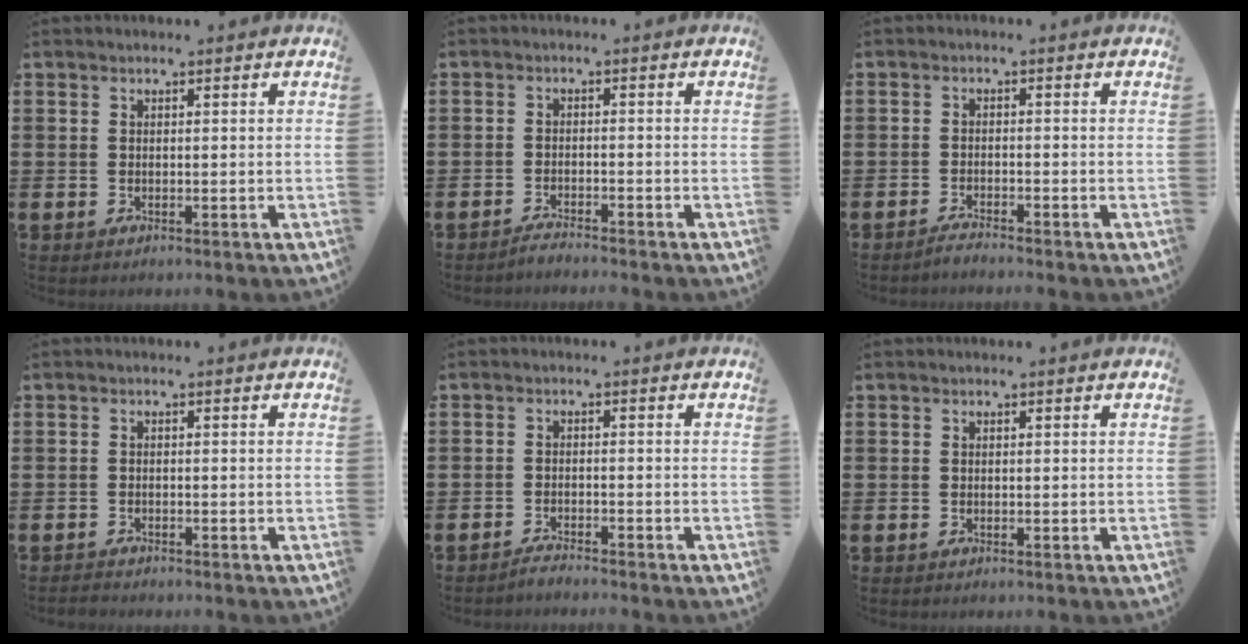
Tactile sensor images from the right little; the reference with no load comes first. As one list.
[{"total": 1.6, "force": [-1.6, -0.2, 0.1], "torque": [-0.004, 0.003, -0.033]}, {"total": 1.5, "force": [-1.4, -0.1, 0.3], "torque": [-0.006, -0.001, -0.027]}, {"total": 0.8, "force": [-0.8, 0.1, 0.0], "torque": [-0.002, -0.002, -0.016]}, {"total": 1.6, "force": [-1.5, -0.1, 0.1], "torque": [-0.004, 0.003, -0.031]}, {"total": 0.0}]